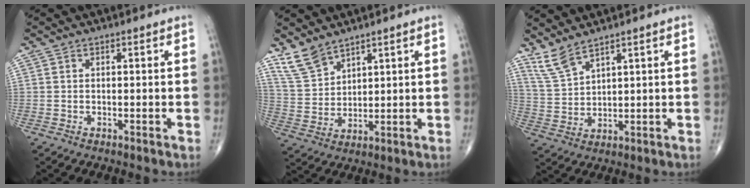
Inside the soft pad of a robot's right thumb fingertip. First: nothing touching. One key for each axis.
{"total": 6.8, "fx": 5.6, "fy": 2.9, "fz": 2.5, "tx": -0.045, "ty": -0.025, "tz": 0.126}
{"total": 5.6, "fx": 4.7, "fy": 1.1, "fz": 2.7, "tx": -0.063, "ty": -0.026, "tz": 0.110}